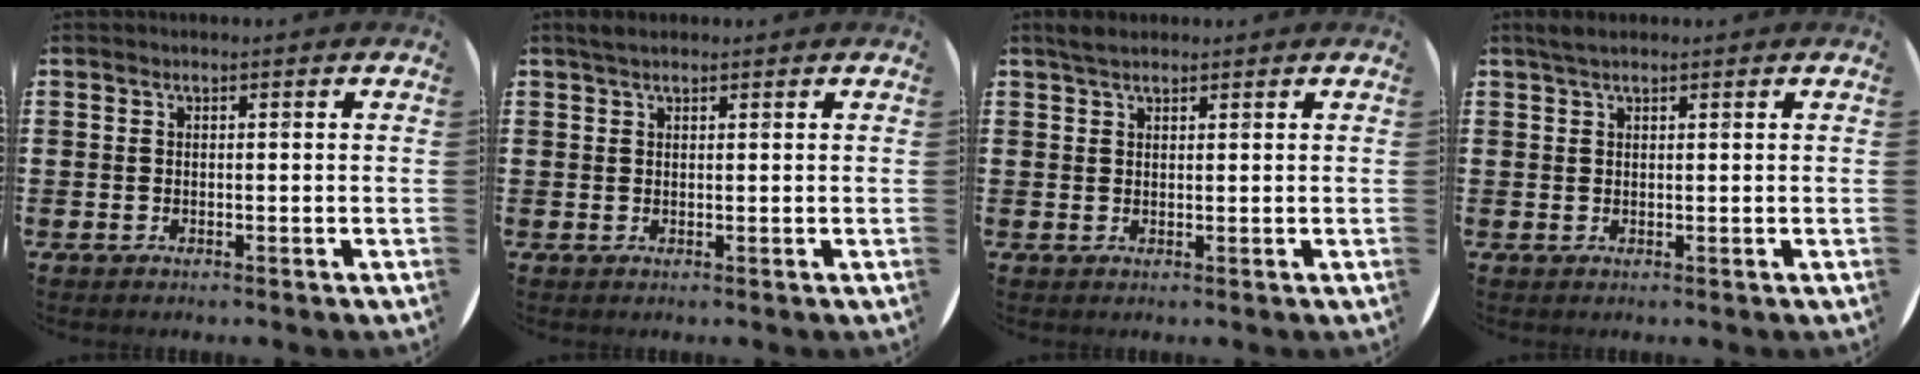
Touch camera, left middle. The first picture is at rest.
{"total": 1.5, "force": [1.2, 0.5, 0.8], "torque": [-0.010, 0.001, 0.020]}
{"total": 2.0, "force": [1.6, 0.7, 0.8], "torque": [-0.011, 0.003, 0.029]}
{"total": 1.7, "force": [1.4, 0.4, 0.9], "torque": [-0.021, 0.004, 0.024]}